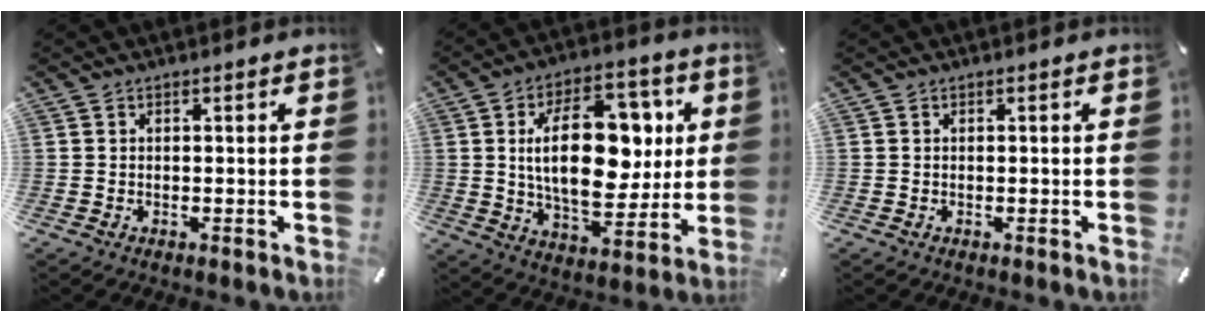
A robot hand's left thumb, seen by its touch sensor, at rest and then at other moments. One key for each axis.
{"total": 21.5, "fx": 3.4, "fy": 12.8, "fz": 17.0, "tx": -0.284, "ty": -0.001, "tz": 0.052}
{"total": 0.0}